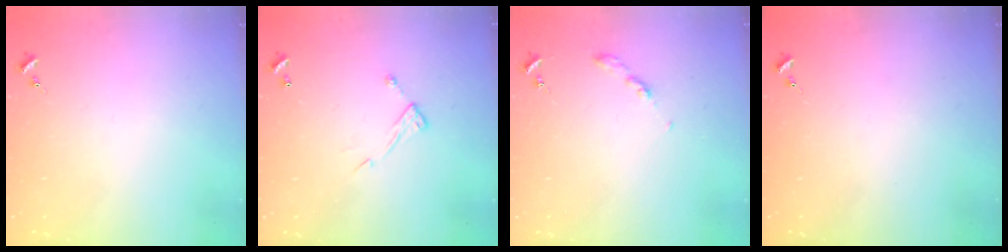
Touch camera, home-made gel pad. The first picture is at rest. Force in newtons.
{"total": 7.0, "press": 7.0, "slide": 0.4}
{"total": 2.7, "press": 2.6, "slide": 0.3}
{"total": 0.0}